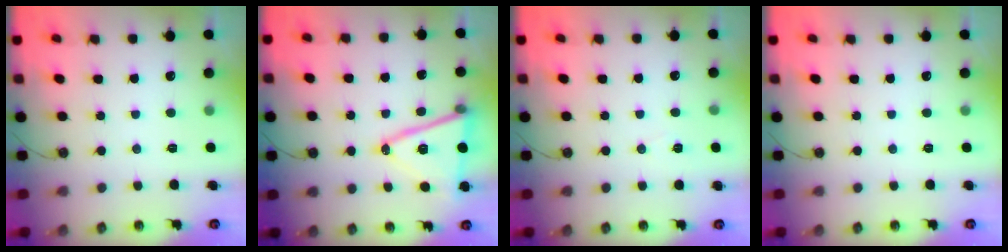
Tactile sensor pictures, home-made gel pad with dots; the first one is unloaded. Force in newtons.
{"total": 15.6, "press": 15.0, "slide": 3.9}
{"total": 6.3, "press": 4.4, "slide": 4.5}
{"total": 0.0}